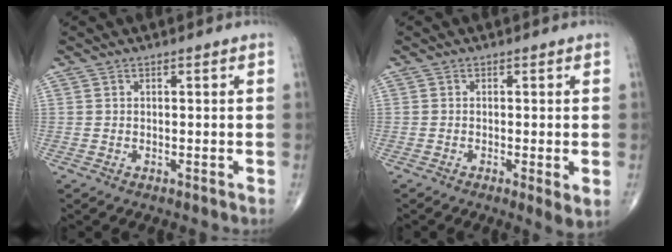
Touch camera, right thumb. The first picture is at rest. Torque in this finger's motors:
{"motor_torque": [-0.35, 0.45, -0.17, -0.13, -0.10]}